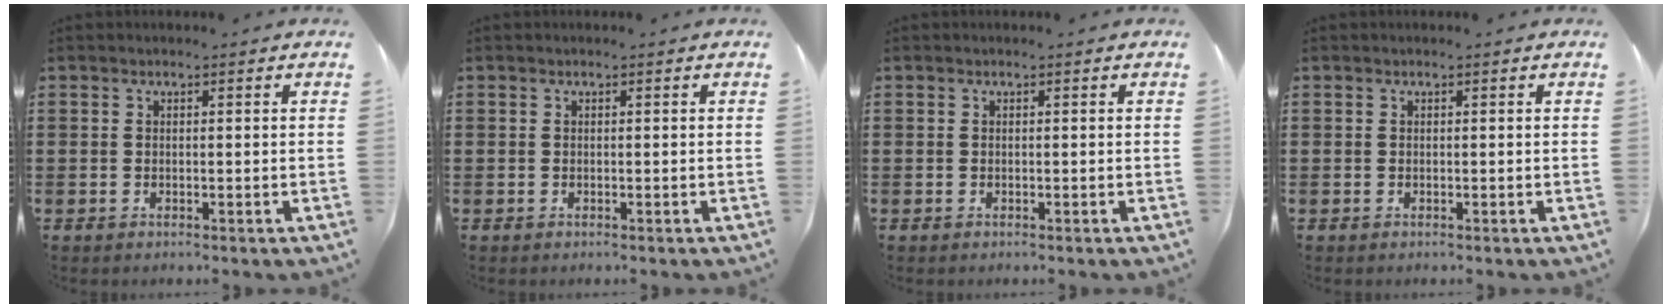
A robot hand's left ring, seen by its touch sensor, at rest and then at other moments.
{"total": 0.0}
{"total": 0.0}
{"total": 0.0}